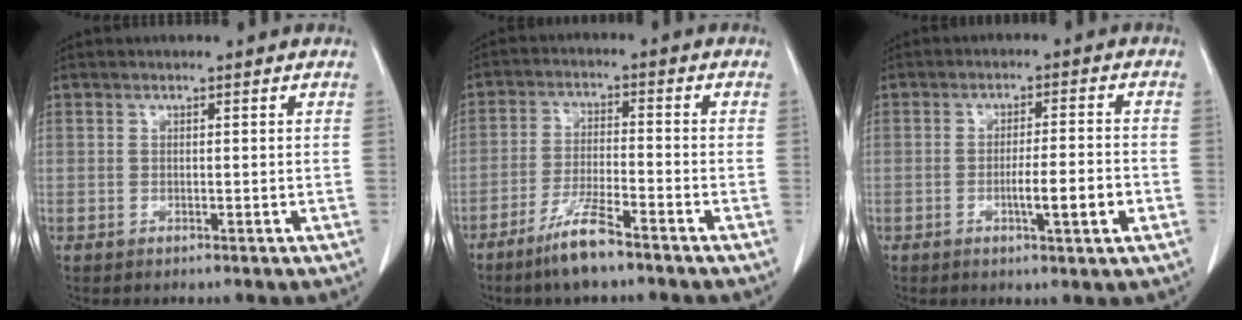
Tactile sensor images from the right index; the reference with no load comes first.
{"total": 6.9, "force": [-5.1, 0.5, 4.7], "torque": [-0.099, -0.013, -0.098]}
{"total": 6.0, "force": [-1.9, 0.3, 5.7], "torque": [-0.088, -0.004, -0.028]}